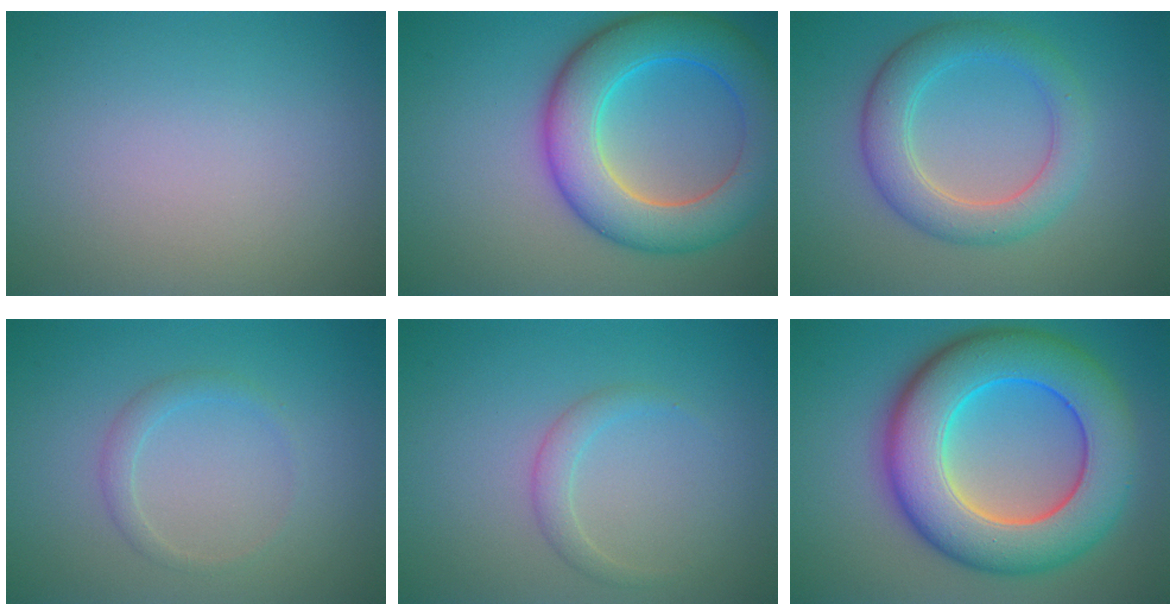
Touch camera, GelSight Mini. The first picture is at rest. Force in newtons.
{"total": 8.8, "press": 8.8, "slide": 0.1}
{"total": 4.7, "press": 4.7, "slide": 0.2}
{"total": 1.4, "press": 1.4, "slide": 0.1}
{"total": 1.6, "press": 1.6, "slide": 0.2}
{"total": 11.9, "press": 11.9, "slide": 0.1}